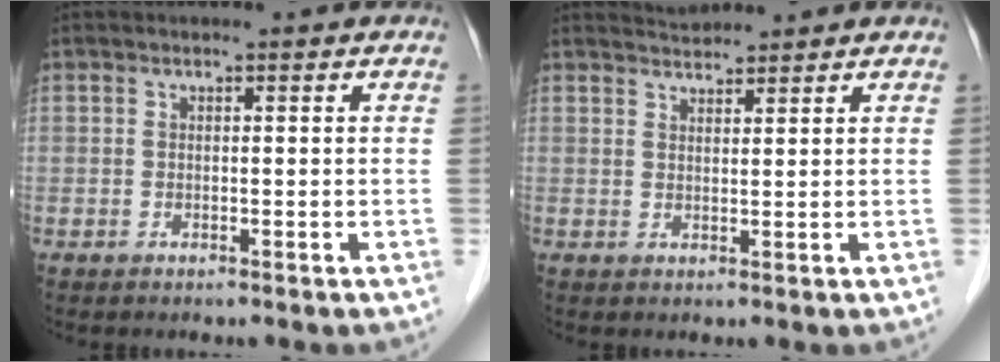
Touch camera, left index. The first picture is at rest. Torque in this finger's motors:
{"motor_torque": [0.22, -0.28, -0.08, -0.01]}